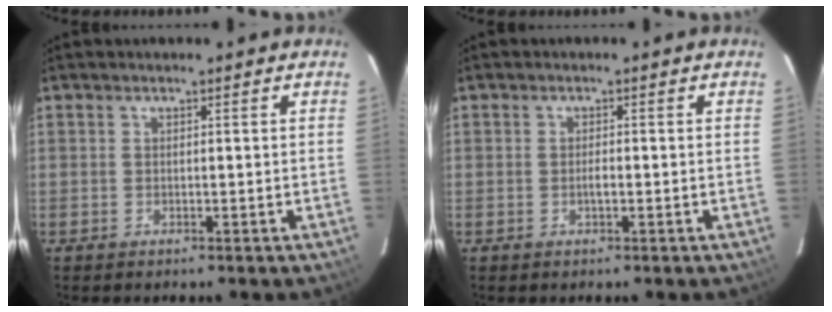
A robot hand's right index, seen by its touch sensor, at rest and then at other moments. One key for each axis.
{"total": 1.3, "fx": -0.3, "fy": 0.4, "fz": 1.1, "tx": -0.022, "ty": 0.001, "tz": -0.005}